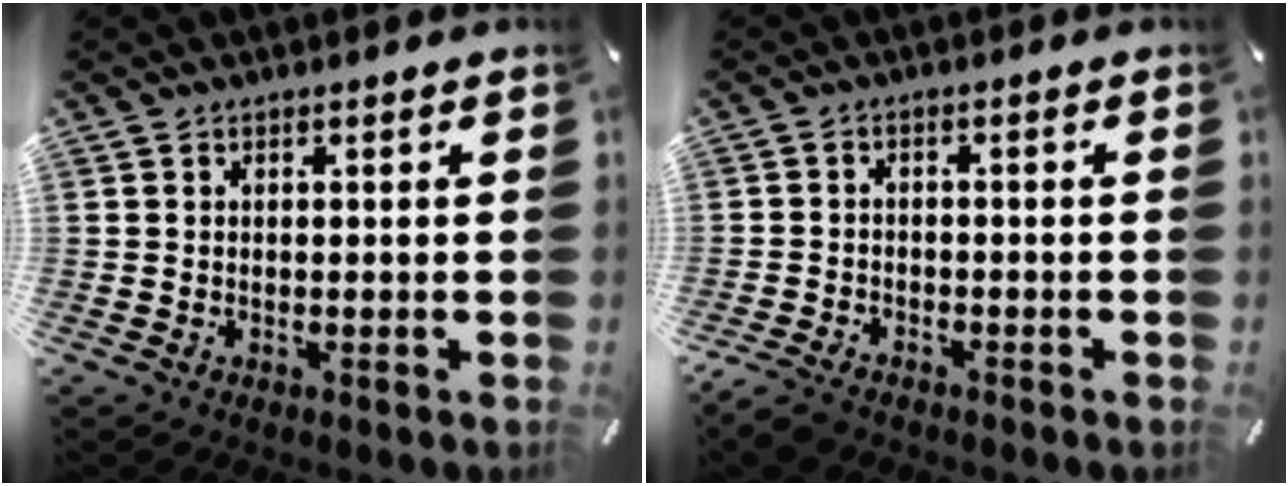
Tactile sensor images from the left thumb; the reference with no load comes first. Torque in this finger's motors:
{"motor_torque": [0.20, 0.97, 0.20, 0.17, 0.12]}